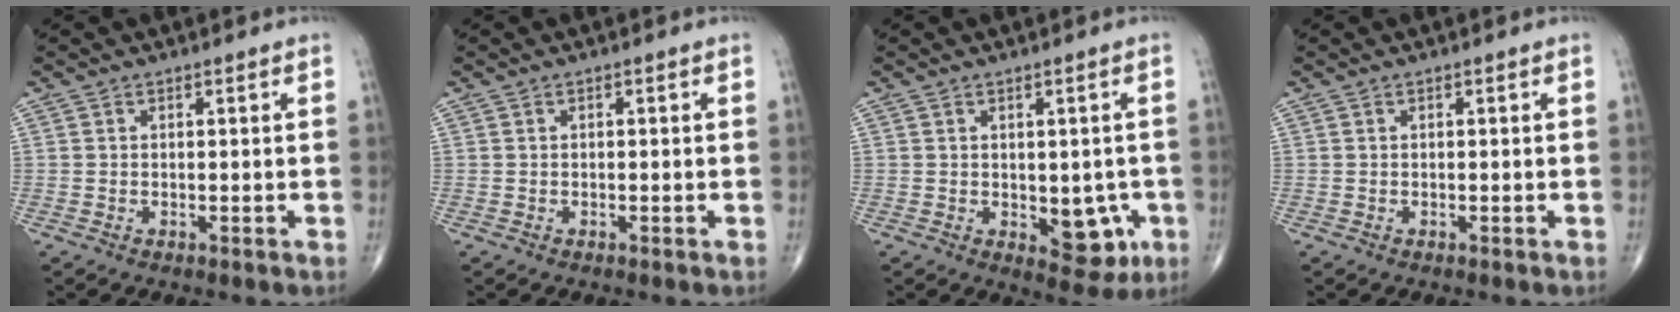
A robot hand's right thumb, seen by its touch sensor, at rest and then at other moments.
{"total": 0.0}
{"total": 7.3, "force": [-1.6, 4.3, 5.7], "torque": [-0.030, 0.000, -0.009]}
{"total": 0.0}